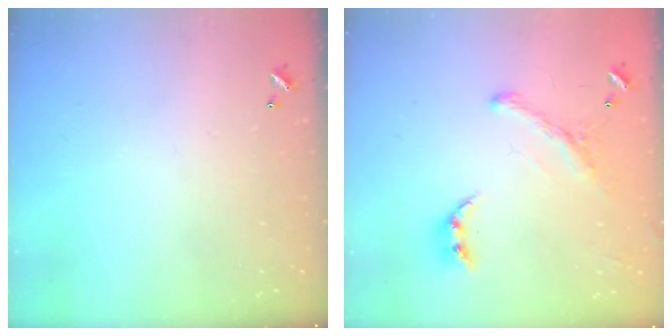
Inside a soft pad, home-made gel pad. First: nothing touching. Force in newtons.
{"total": 2.2, "press": 1.9, "slide": 1.0}